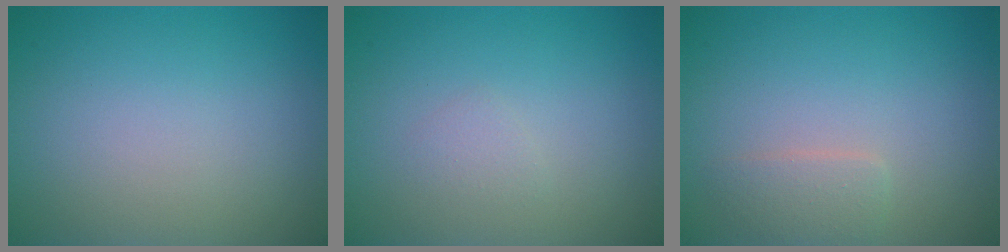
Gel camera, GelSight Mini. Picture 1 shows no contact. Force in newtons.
{"total": 0.8, "press": 0.8, "slide": 0.0}
{"total": 1.5, "press": 1.5, "slide": 0.1}